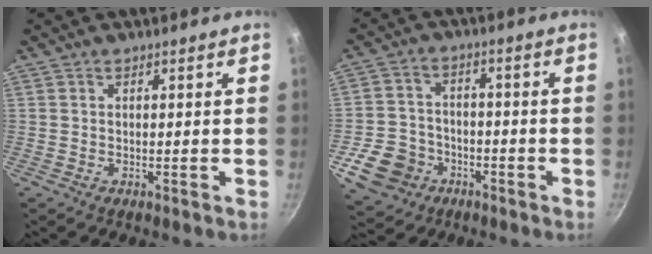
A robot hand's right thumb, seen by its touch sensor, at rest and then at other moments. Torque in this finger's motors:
{"motor_torque": [0.77, 0.22, 0.25, 0.04, 0.03]}